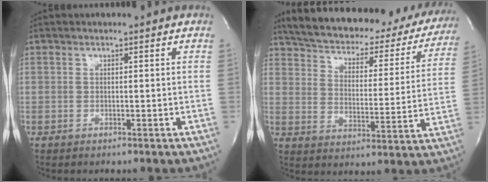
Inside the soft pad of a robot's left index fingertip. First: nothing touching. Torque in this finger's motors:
{"motor_torque": [1.08, -1.06, 0.23, 0.09]}